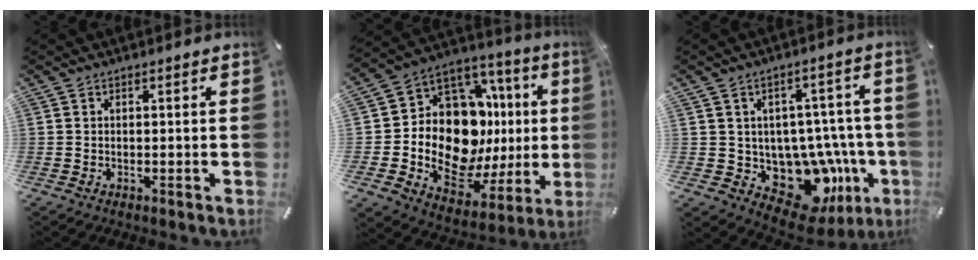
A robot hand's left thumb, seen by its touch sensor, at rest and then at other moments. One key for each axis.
{"total": 17.7, "fx": 1.4, "fy": 12.0, "fz": 13.0, "tx": -0.206, "ty": -0.059, "tz": 0.029}
{"total": 13.5, "fx": -4.7, "fy": 10.3, "fz": 7.4, "tx": -0.090, "ty": 0.006, "tz": -0.055}